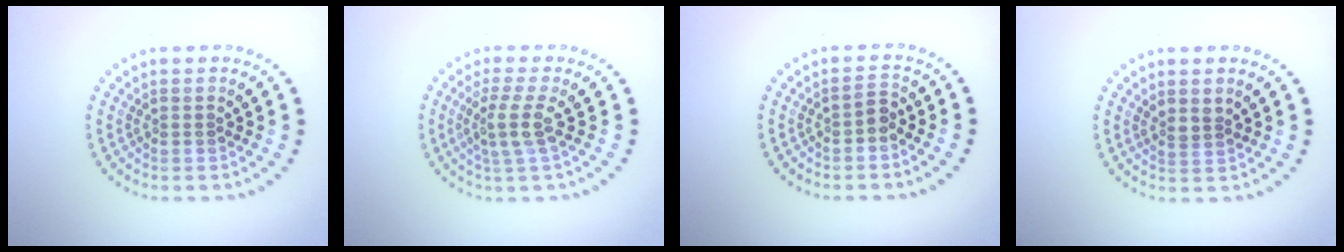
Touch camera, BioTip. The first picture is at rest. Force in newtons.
{"total": 2.7, "press": 2.1, "slide": 1.7}
{"total": 1.1, "press": 1.0, "slide": 0.4}
{"total": 1.6, "press": 1.3, "slide": 0.9}